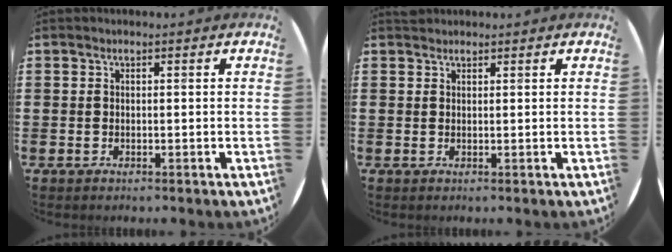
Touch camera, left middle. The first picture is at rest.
{"total": 0.8, "force": [0.8, 0.2, -0.1], "torque": [0.001, 0.002, 0.015]}